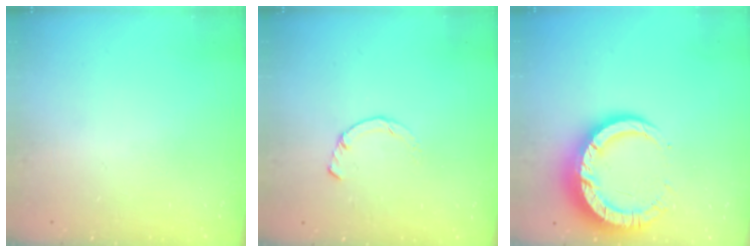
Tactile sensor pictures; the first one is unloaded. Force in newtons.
{"total": 2.3, "press": 2.3, "slide": 0.1}
{"total": 13.3, "press": 13.2, "slide": 1.3}